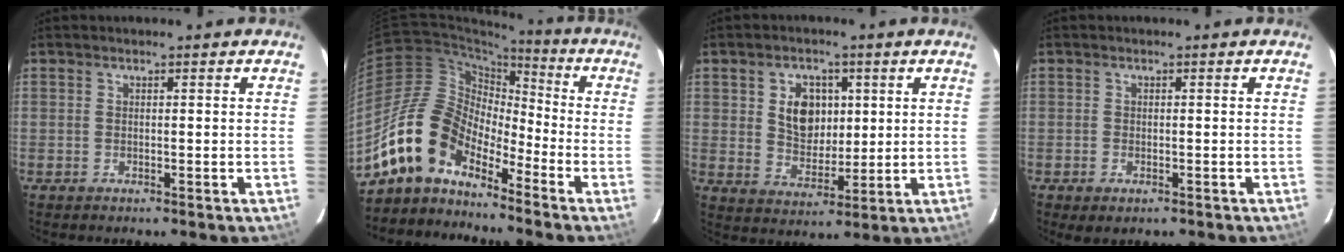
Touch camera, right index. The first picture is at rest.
{"total": 12.9, "force": [-9.8, 6.2, 5.8], "torque": [-0.104, 0.022, -0.195]}
{"total": 8.1, "force": [2.1, 6.1, 4.9], "torque": [-0.085, 0.010, 0.047]}
{"total": 2.2, "force": [-1.2, 1.3, 1.4], "torque": [-0.025, -0.007, -0.017]}